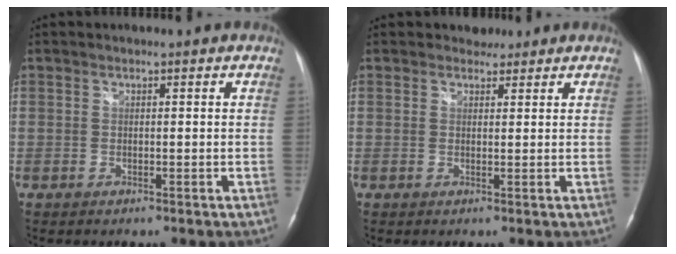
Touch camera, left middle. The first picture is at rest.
{"total": 1.9, "force": [1.5, 1.1, -0.1], "torque": [0.004, 0.005, 0.019]}